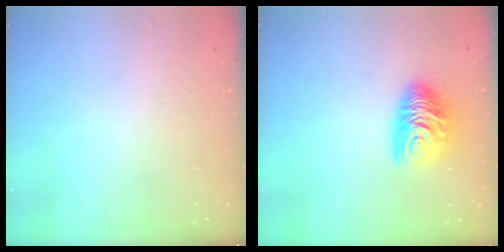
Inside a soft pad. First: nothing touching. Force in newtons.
{"total": 10.3, "press": 10.3, "slide": 0.4}